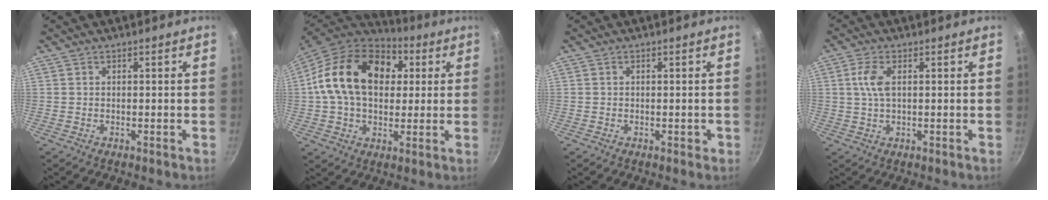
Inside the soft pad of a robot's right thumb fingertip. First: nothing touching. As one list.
[{"total": 21.4, "force": [4.4, 14.9, 14.7], "torque": [-0.229, 0.020, 0.061]}, {"total": 1.2, "force": [-0.2, 0.9, 0.7], "torque": [-0.005, 0.005, -0.002]}, {"total": 4.4, "force": [0.9, 2.0, 3.8], "torque": [-0.086, 0.006, 0.016]}]